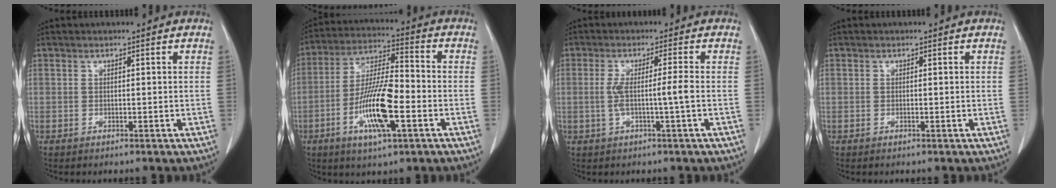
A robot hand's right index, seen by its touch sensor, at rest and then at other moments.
{"total": 13.0, "force": [-4.3, 2.5, 12.0], "torque": [-0.236, -0.004, -0.079]}
{"total": 4.2, "force": [-0.7, -0.7, 4.1], "torque": [-0.082, 0.003, -0.008]}
{"total": 0.0}